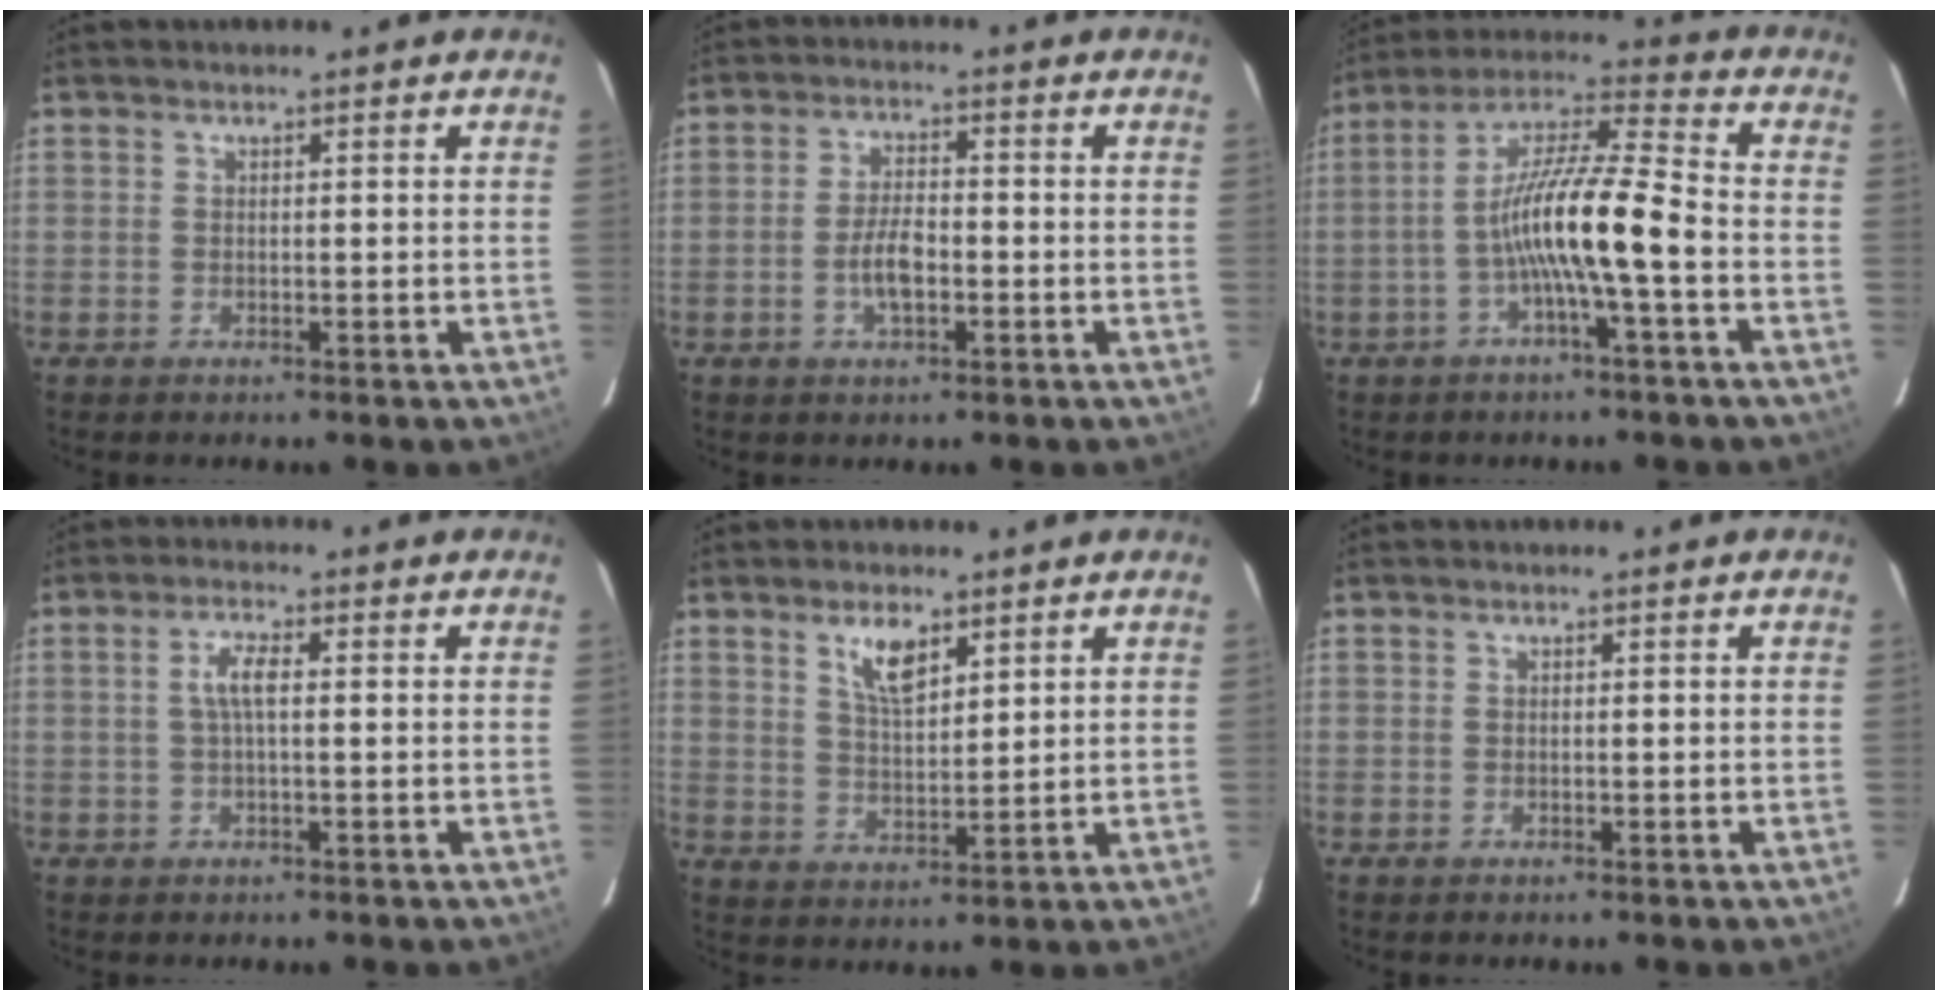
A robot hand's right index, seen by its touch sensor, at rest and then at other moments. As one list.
[{"total": 5.3, "force": [-1.6, 2.4, 4.5], "torque": [-0.091, 0.003, -0.027]}, {"total": 12.2, "force": [-3.4, 0.7, 11.7], "torque": [-0.225, 0.015, -0.068]}, {"total": 3.5, "force": [0.4, 0.9, 3.4], "torque": [-0.069, 0.005, 0.008]}, {"total": 6.3, "force": [3.7, 2.5, 4.4], "torque": [-0.078, 0.002, 0.072]}, {"total": 0.0}]